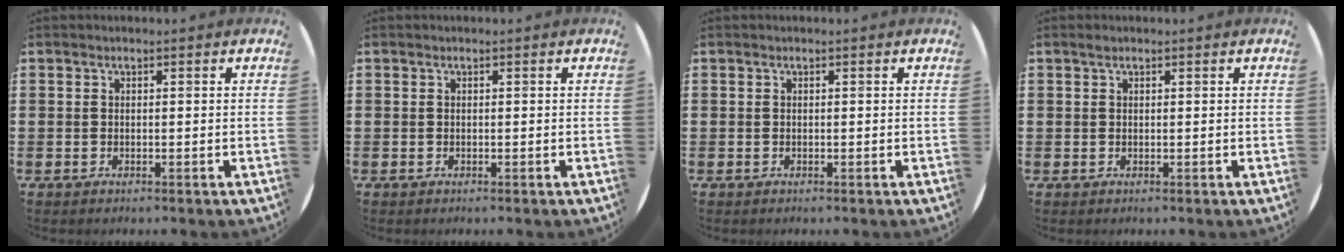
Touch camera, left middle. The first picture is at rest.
{"total": 0.0}
{"total": 0.0}
{"total": 0.6, "force": [0.5, 0.3, 0.2], "torque": [0.003, -0.001, 0.007]}